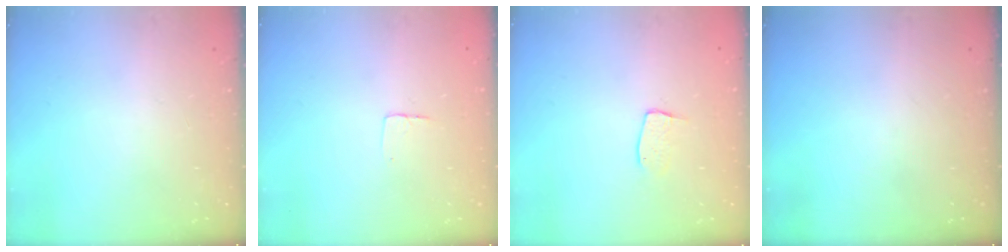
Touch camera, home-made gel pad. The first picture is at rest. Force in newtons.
{"total": 2.9, "press": 2.9, "slide": 0.2}
{"total": 5.9, "press": 5.9, "slide": 0.3}
{"total": 0.0}